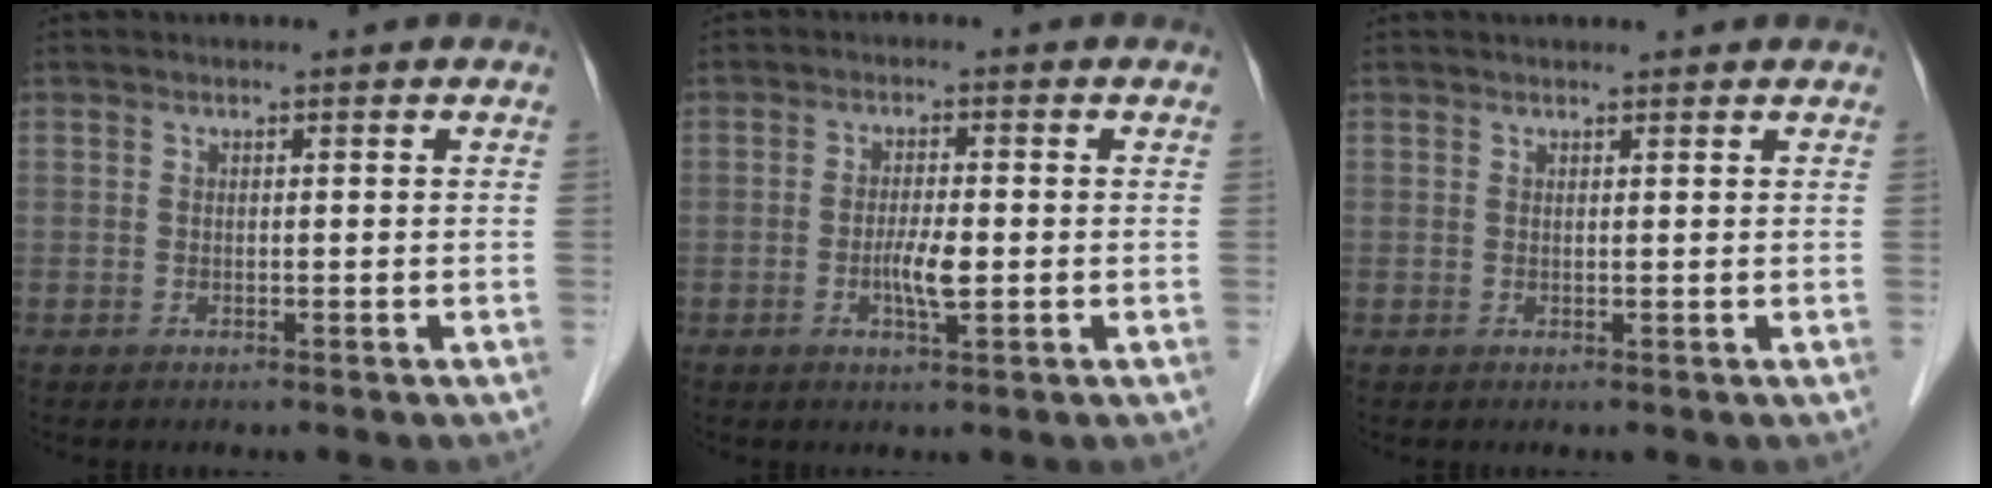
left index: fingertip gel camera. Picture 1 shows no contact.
{"total": 3.6, "force": [-0.8, 0.6, 3.5], "torque": [-0.068, -0.003, -0.014]}
{"total": 3.1, "force": [2.9, 0.4, 1.0], "torque": [-0.013, 0.022, 0.036]}